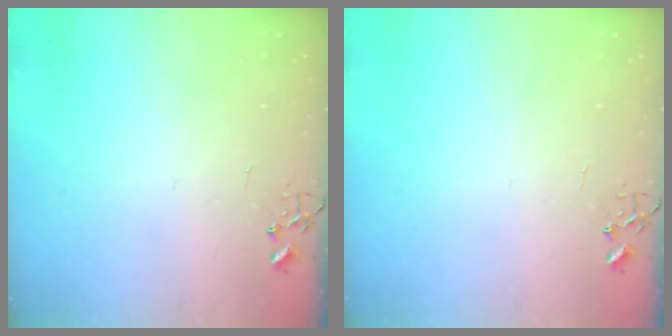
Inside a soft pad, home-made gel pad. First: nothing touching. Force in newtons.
{"total": 0.0}